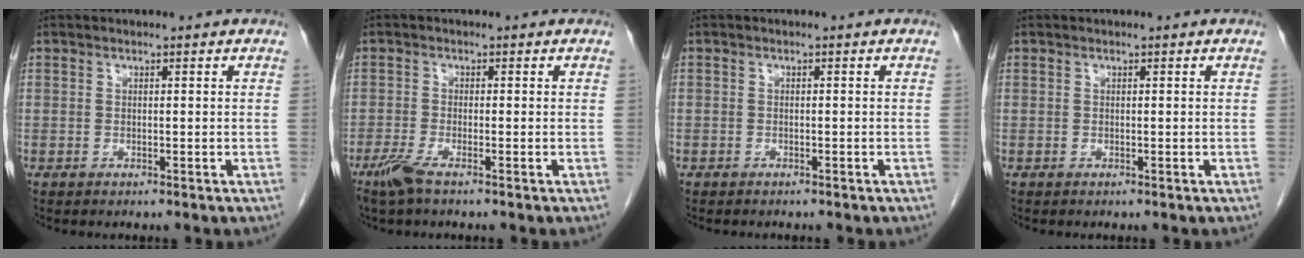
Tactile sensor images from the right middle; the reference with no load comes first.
{"total": 3.7, "force": [-2.5, 0.3, 2.7], "torque": [-0.063, -0.010, -0.056]}
{"total": 1.4, "force": [-1.2, 0.7, 0.2], "torque": [-0.005, 0.002, -0.019]}
{"total": 0.0}